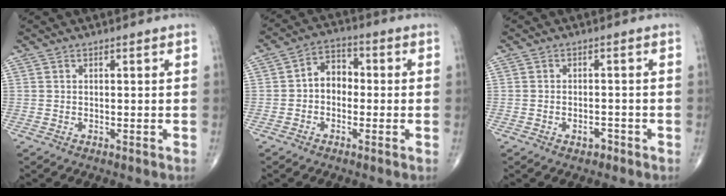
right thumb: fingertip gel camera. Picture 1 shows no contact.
{"total": 5.9, "force": [-0.7, 4.5, 3.7], "torque": [-0.034, 0.024, -0.027]}
{"total": 2.1, "force": [-1.2, 1.3, 1.1], "torque": [-0.015, 0.010, -0.016]}